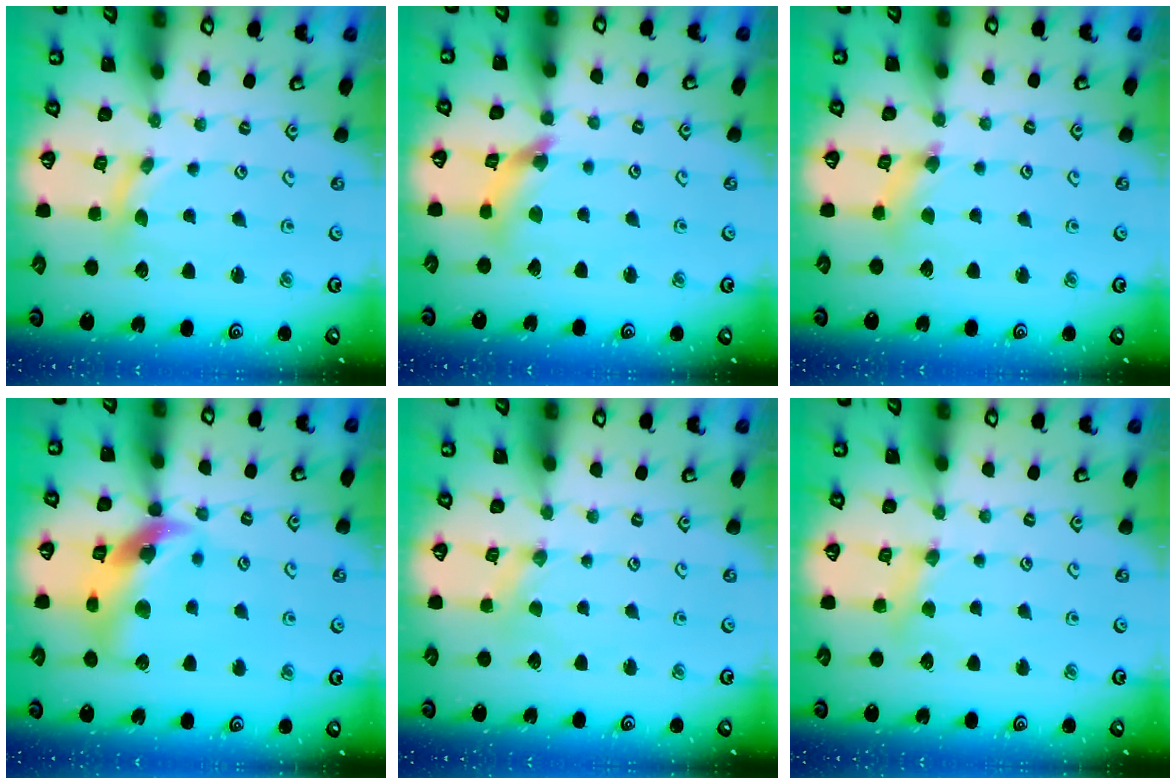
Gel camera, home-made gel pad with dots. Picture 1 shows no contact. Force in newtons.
{"total": 8.0, "press": 7.9, "slide": 0.8}
{"total": 3.3, "press": 3.3, "slide": 0.3}
{"total": 15.3, "press": 15.2, "slide": 2.1}
{"total": 0.5, "press": 0.5, "slide": 0.1}
{"total": 4.4, "press": 4.4, "slide": 0.5}